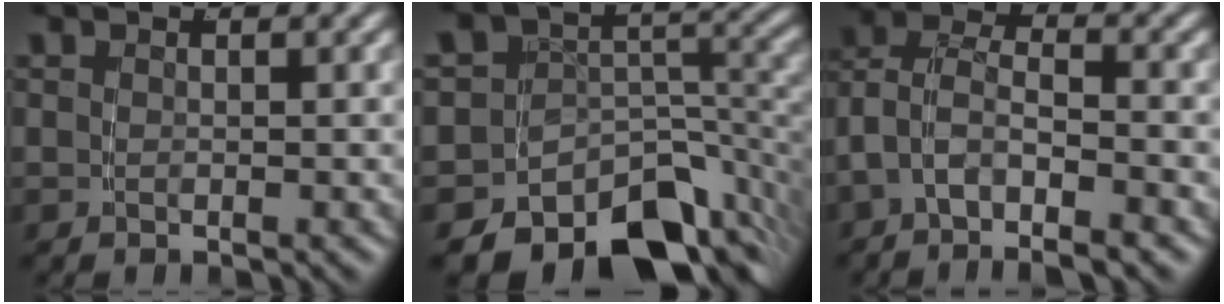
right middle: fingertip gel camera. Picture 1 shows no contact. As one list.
[{"total": 18.0, "force": [-9.6, 12.5, 8.7], "torque": [-0.161, -0.061, -0.140]}, {"total": 5.6, "force": [-2.0, 3.9, 3.5], "torque": [-0.082, -0.024, -0.032]}]